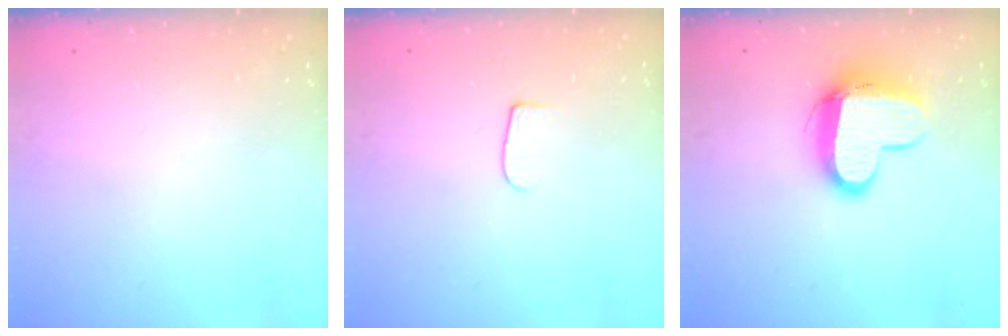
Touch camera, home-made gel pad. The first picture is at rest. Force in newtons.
{"total": 5.3, "press": 5.2, "slide": 0.6}
{"total": 11.4, "press": 11.4, "slide": 1.1}